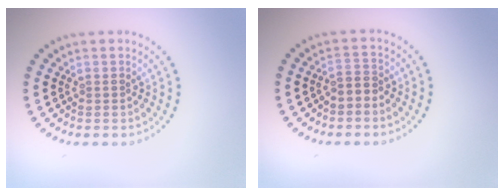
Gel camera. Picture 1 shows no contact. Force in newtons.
{"total": 1.4, "press": 1.2, "slide": 0.8}